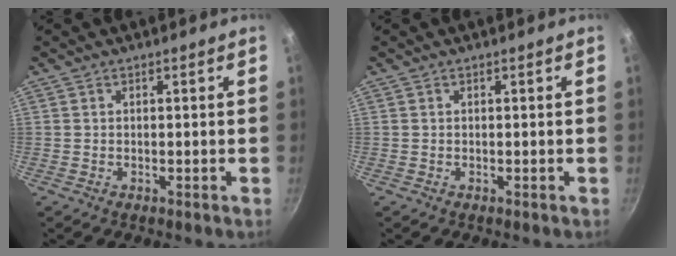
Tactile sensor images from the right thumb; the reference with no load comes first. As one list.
[{"total": 0.0}]